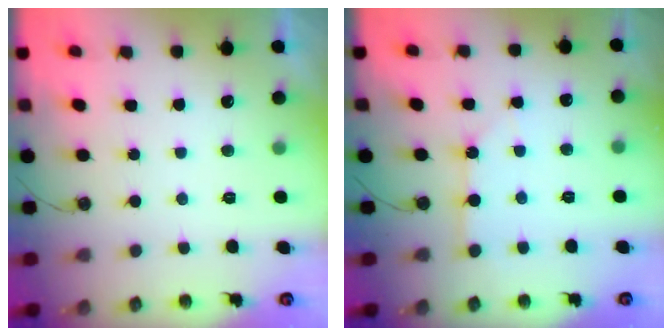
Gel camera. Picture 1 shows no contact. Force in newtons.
{"total": 2.6, "press": 2.6, "slide": 0.1}